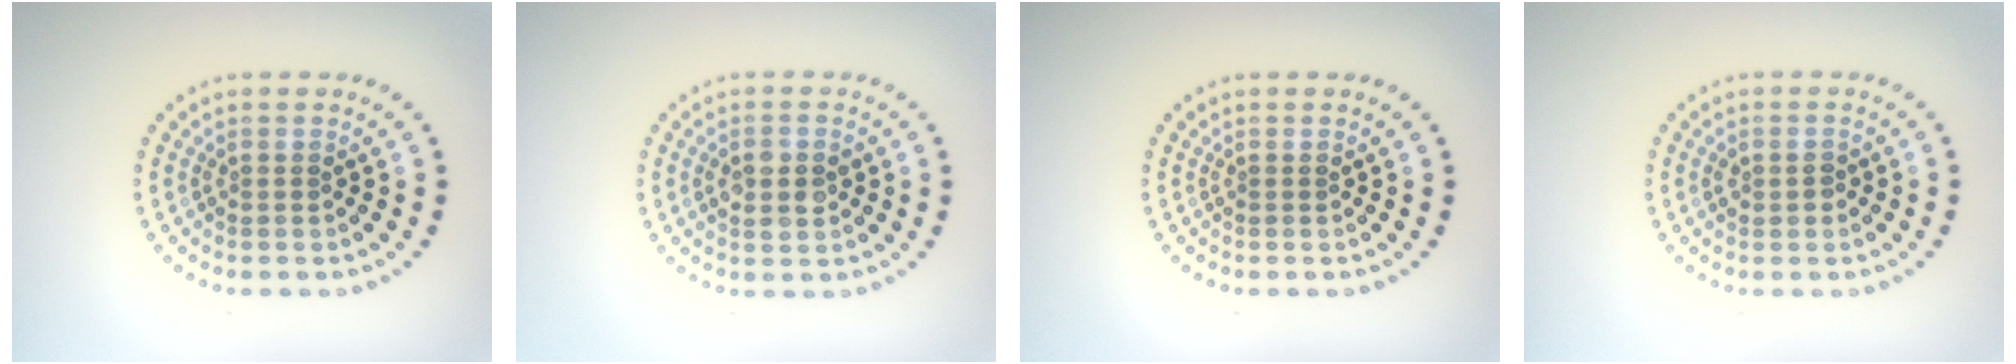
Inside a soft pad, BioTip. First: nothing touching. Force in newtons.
{"total": 2.6, "press": 2.6, "slide": 0.1}
{"total": 0.0}
{"total": 1.2, "press": 1.2, "slide": 0.2}